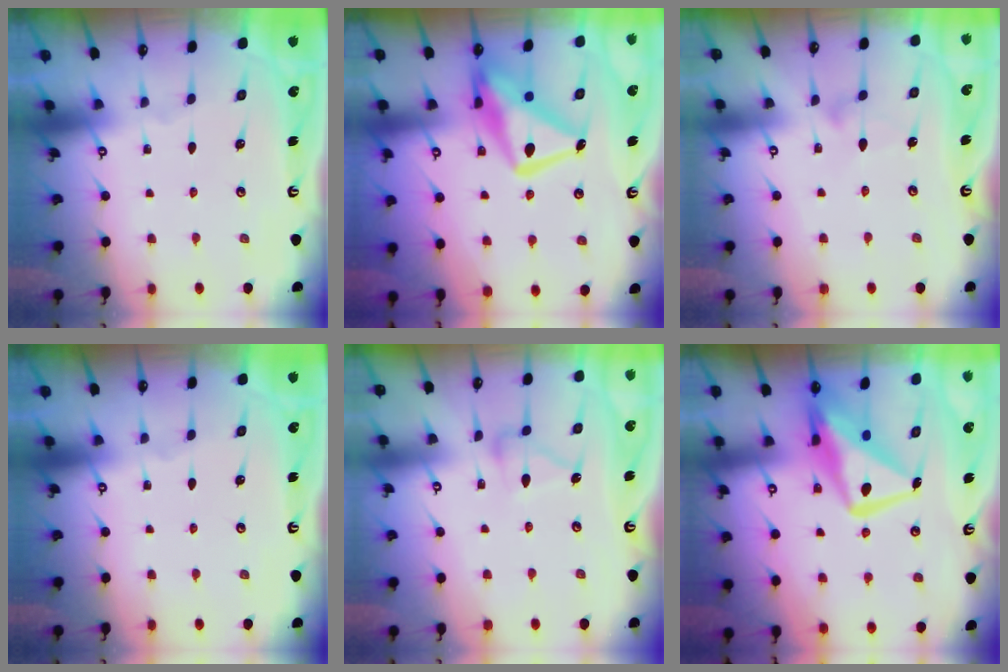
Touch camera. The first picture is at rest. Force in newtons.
{"total": 15.6, "press": 15.5, "slide": 1.5}
{"total": 4.3, "press": 4.3, "slide": 0.1}
{"total": 0.0}
{"total": 9.5, "press": 9.5, "slide": 0.5}
{"total": 14.9, "press": 14.8, "slide": 1.6}